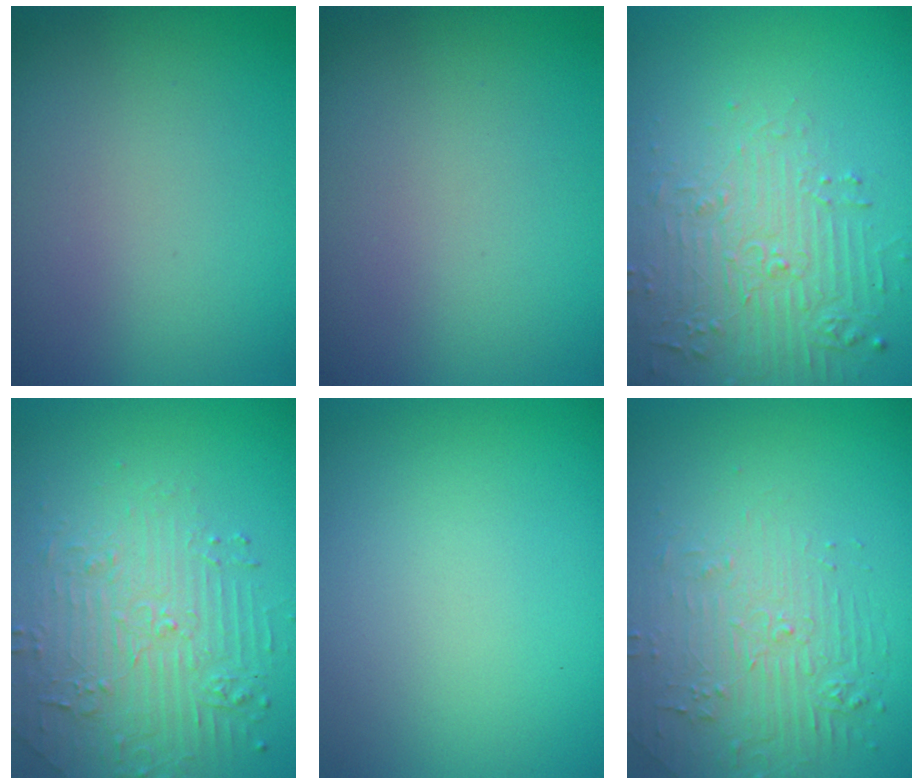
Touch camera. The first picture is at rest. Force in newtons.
{"total": 0.0}
{"total": 5.4, "press": 3.8, "slide": 3.8}
{"total": 5.0, "press": 3.8, "slide": 3.2}
{"total": 0.0}
{"total": 2.1, "press": 1.5, "slide": 1.5}